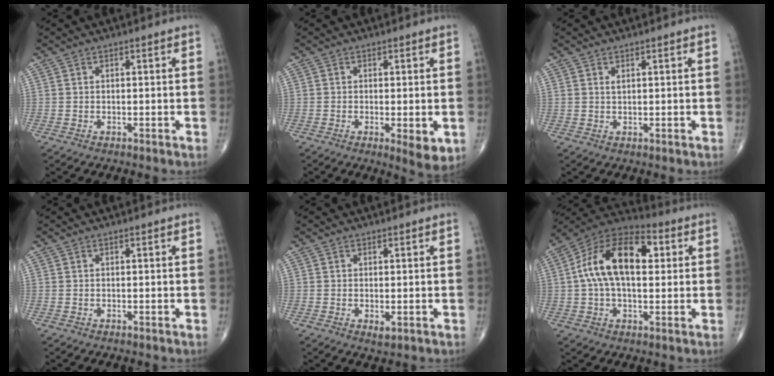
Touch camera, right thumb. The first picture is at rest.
{"total": 5.2, "force": [-1.4, 1.6, 4.8], "torque": [-0.067, -0.013, -0.020]}
{"total": 0.8, "force": [0.4, 0.3, 0.5], "torque": [-0.009, 0.002, 0.009]}
{"total": 0.0}
{"total": 1.6, "force": [-0.4, 0.7, 1.4], "torque": [-0.023, -0.004, -0.003]}
{"total": 17.0, "force": [2.7, 9.4, 14.0], "torque": [-0.235, 0.033, 0.038]}